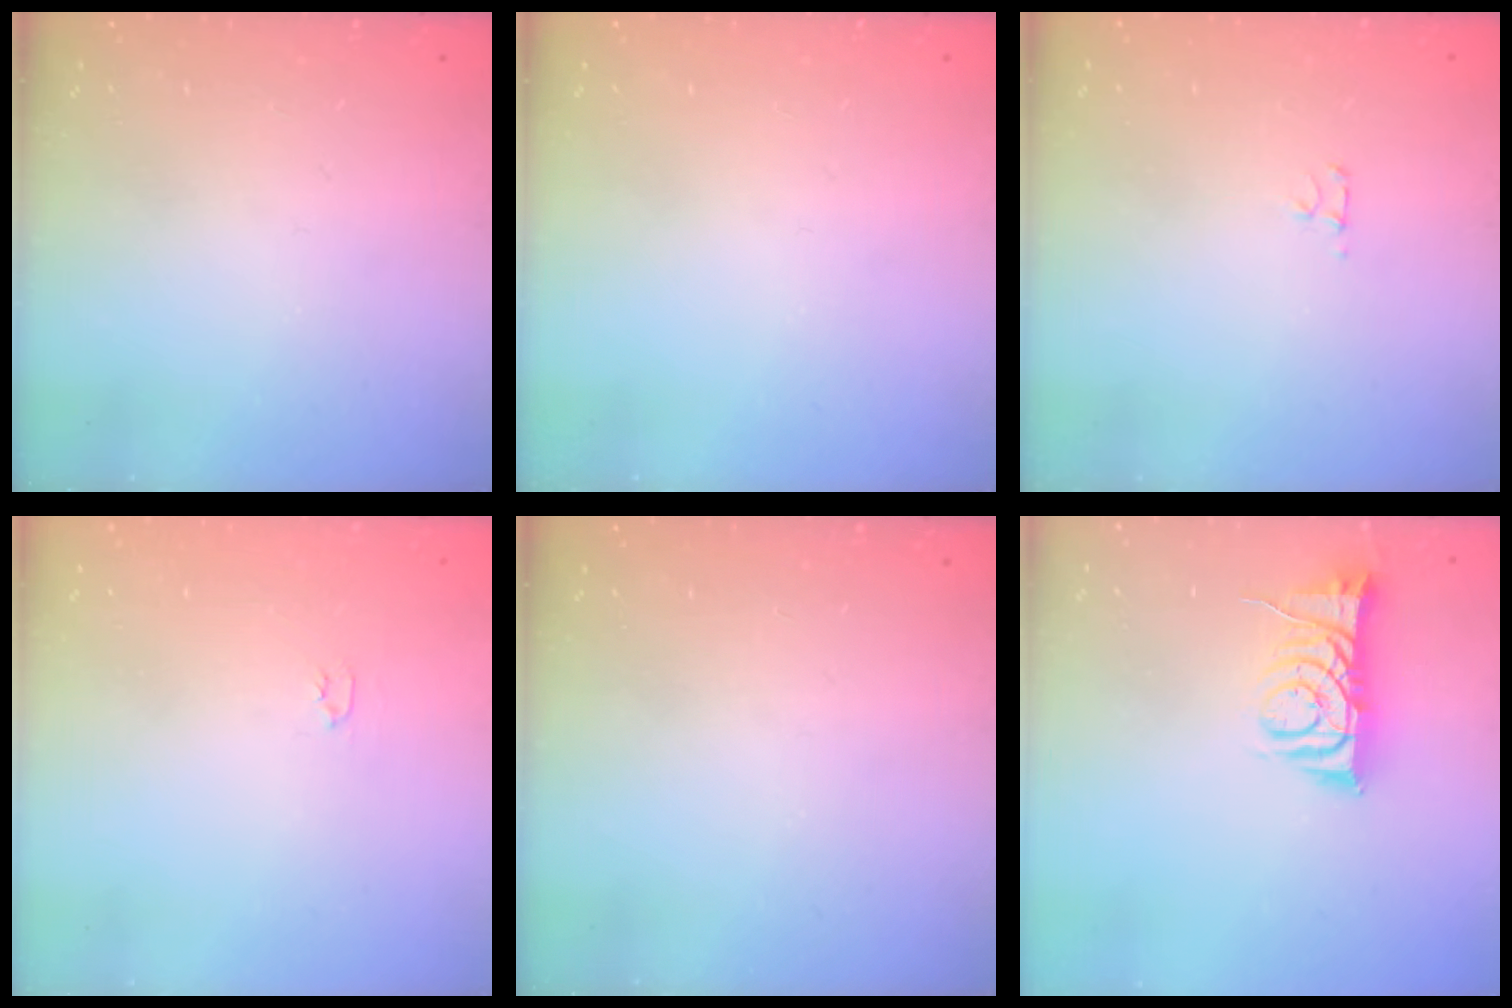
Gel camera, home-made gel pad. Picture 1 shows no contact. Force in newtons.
{"total": 0.0}
{"total": 2.7, "press": 2.7, "slide": 0.3}
{"total": 2.0, "press": 2.0, "slide": 0.3}
{"total": 0.0}
{"total": 8.3, "press": 8.3, "slide": 0.6}